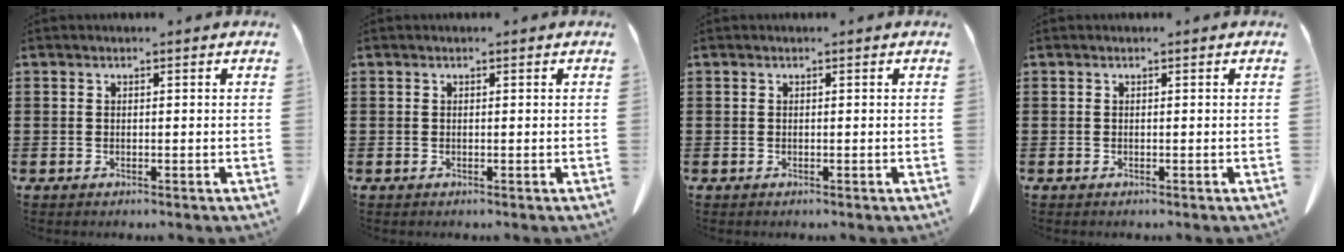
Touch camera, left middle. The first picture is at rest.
{"total": 0.0}
{"total": 0.0}
{"total": 0.0}